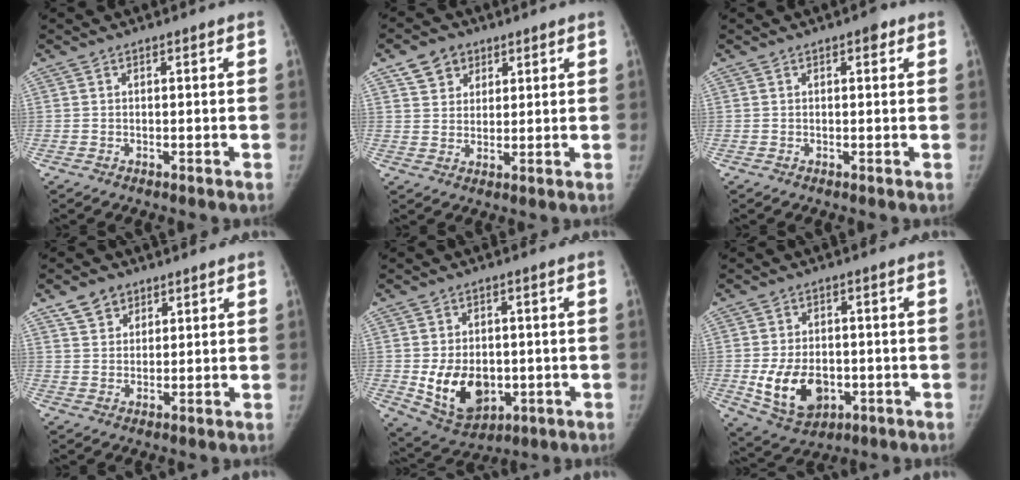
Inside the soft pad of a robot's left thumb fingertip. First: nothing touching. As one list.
[{"total": 6.1, "force": [3.5, 4.6, 1.9], "torque": [-0.006, -0.015, 0.060]}, {"total": 1.6, "force": [0.8, 0.8, 1.2], "torque": [-0.009, 0.000, 0.008]}, {"total": 5.3, "force": [3.4, 3.7, 1.7], "torque": [-0.008, -0.017, 0.064]}, {"total": 12.0, "force": [-1.7, 8.6, 8.2], "torque": [-0.106, -0.005, -0.007]}, {"total": 11.4, "force": [-2.4, 7.9, 7.9], "torque": [-0.119, 0.001, -0.023]}]